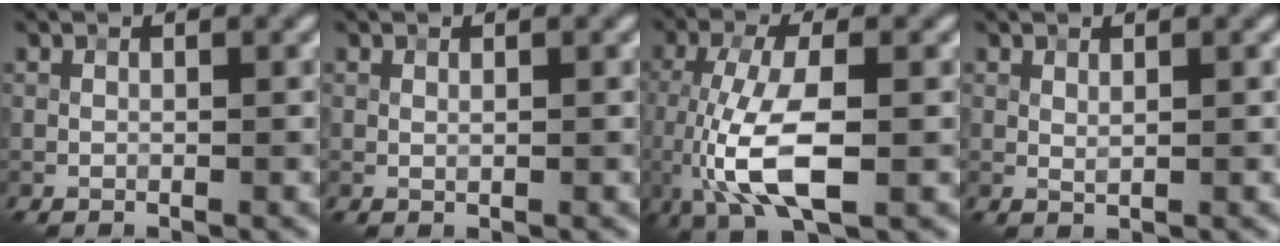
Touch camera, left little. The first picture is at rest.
{"total": 0.0}
{"total": 7.8, "force": [-2.3, 2.9, 6.9], "torque": [-0.156, -0.001, -0.040]}
{"total": 0.5, "force": [0.3, 0.1, 0.4], "torque": [-0.013, -0.001, 0.005]}